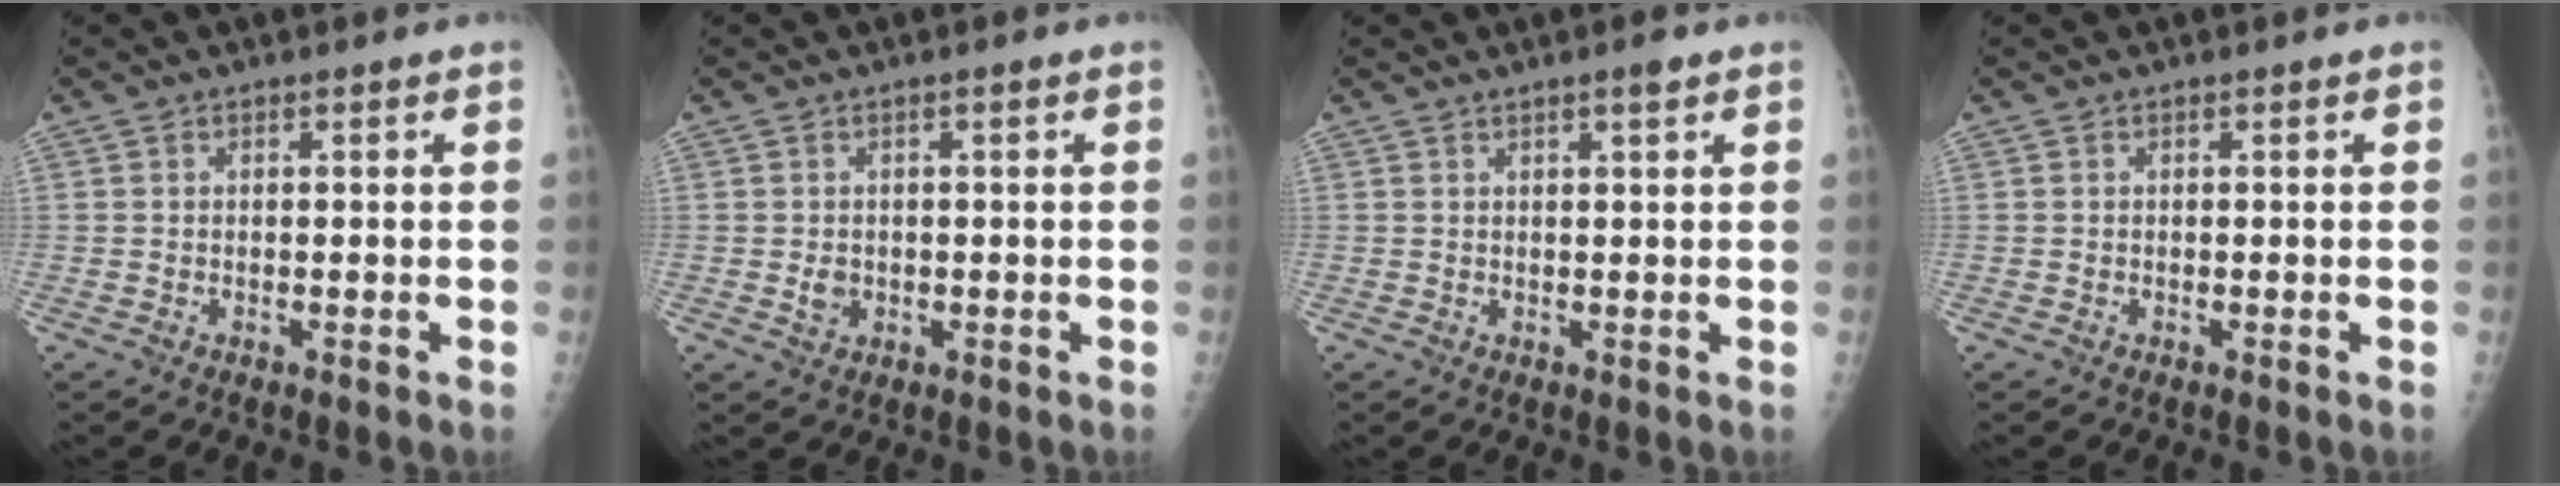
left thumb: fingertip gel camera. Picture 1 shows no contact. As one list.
[{"total": 2.0, "force": [-0.1, 1.6, 1.1], "torque": [-0.012, 0.000, 0.001]}, {"total": 1.9, "force": [1.3, 0.2, 1.4], "torque": [-0.021, -0.005, 0.019]}, {"total": 0.0}]